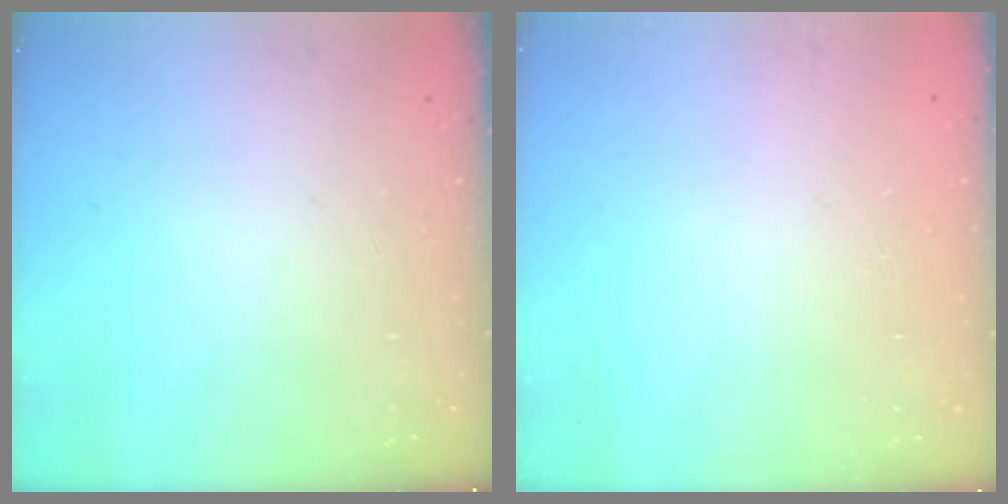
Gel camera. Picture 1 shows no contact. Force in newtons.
{"total": 0.0}